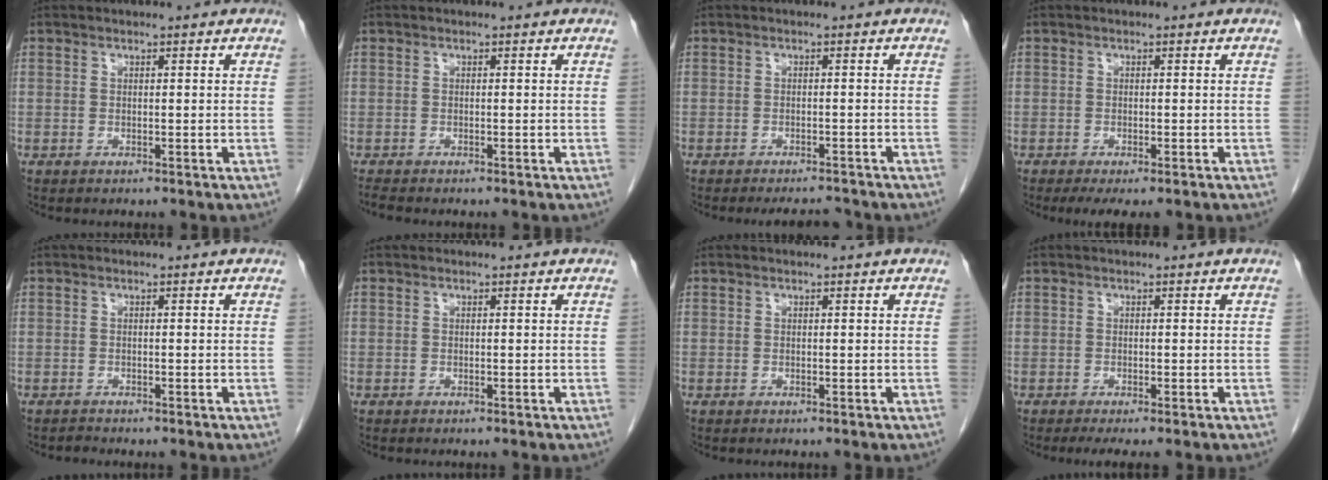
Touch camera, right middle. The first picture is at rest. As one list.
[{"total": 1.1, "force": [-1.0, -0.1, 0.3], "torque": [-0.013, -0.005, -0.020]}, {"total": 3.5, "force": [-3.4, 0.3, 0.7], "torque": [-0.010, -0.011, -0.049]}, {"total": 4.8, "force": [-3.5, 1.3, 3.0], "torque": [-0.042, -0.013, -0.050]}, {"total": 0.6, "force": [-0.6, 0.0, -0.1], "torque": [-0.002, -0.004, -0.011]}, {"total": 0.0}, {"total": 0.0}, {"total": 3.0, "force": [-2.3, 0.3, 1.9], "torque": [-0.030, -0.010, -0.035]}]